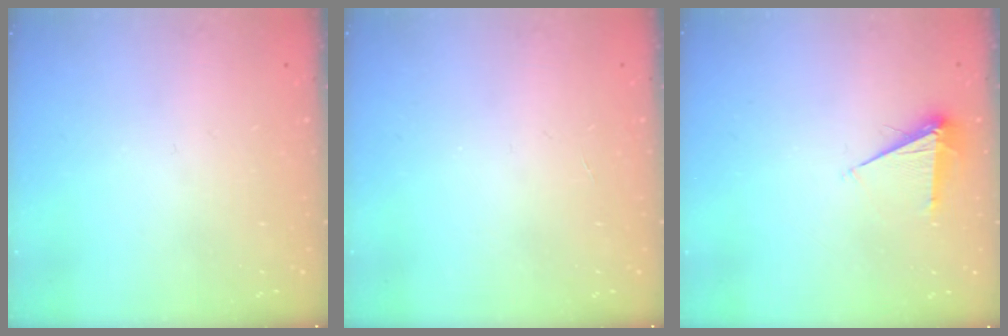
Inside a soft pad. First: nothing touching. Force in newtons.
{"total": 0.0}
{"total": 5.4, "press": 5.4, "slide": 0.8}